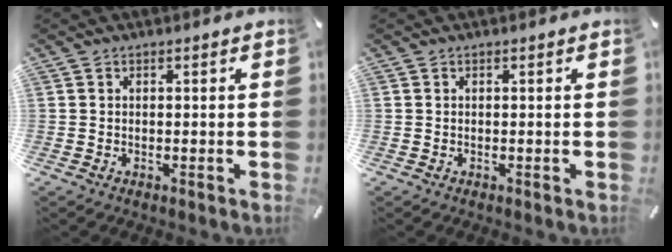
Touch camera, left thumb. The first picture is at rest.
{"total": 0.0}